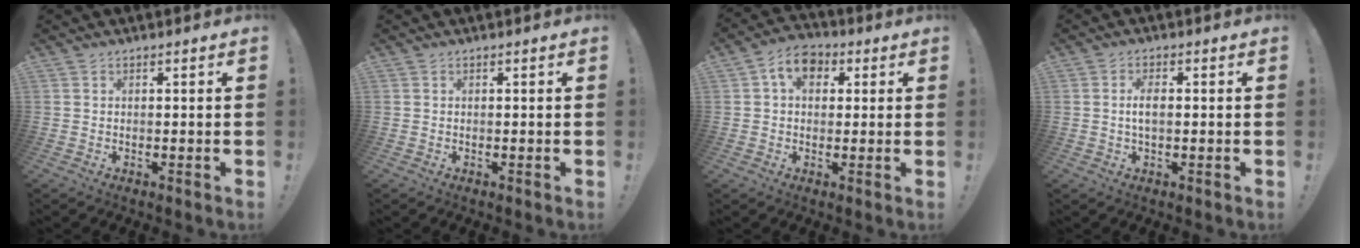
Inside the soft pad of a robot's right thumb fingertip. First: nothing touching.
{"total": 0.0}
{"total": 8.3, "force": [2.6, 5.9, 5.2], "torque": [-0.078, 0.010, 0.047]}
{"total": 3.7, "force": [-0.1, 1.4, 3.4], "torque": [-0.067, 0.003, -0.005]}